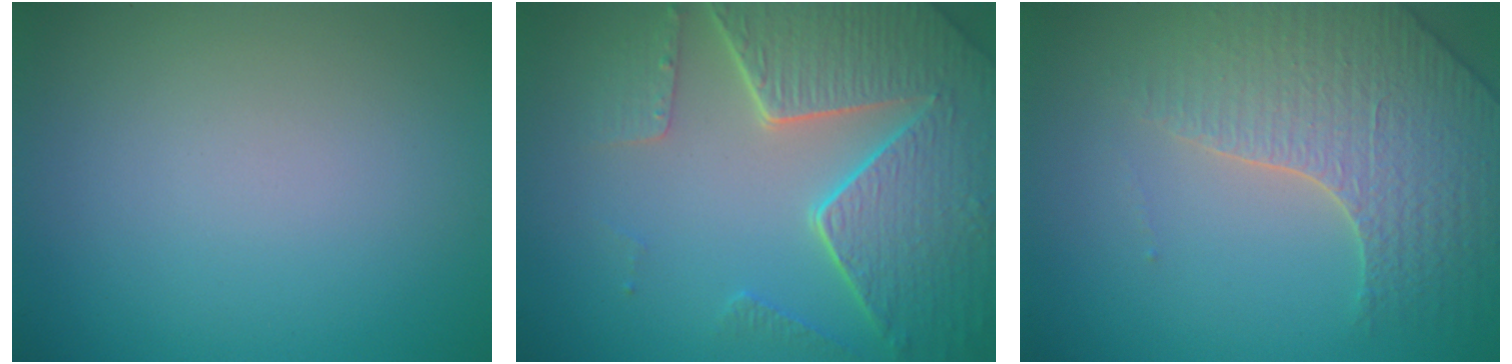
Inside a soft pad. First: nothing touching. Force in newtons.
{"total": 8.4, "press": 6.0, "slide": 5.8}
{"total": 4.3, "press": 4.2, "slide": 0.8}